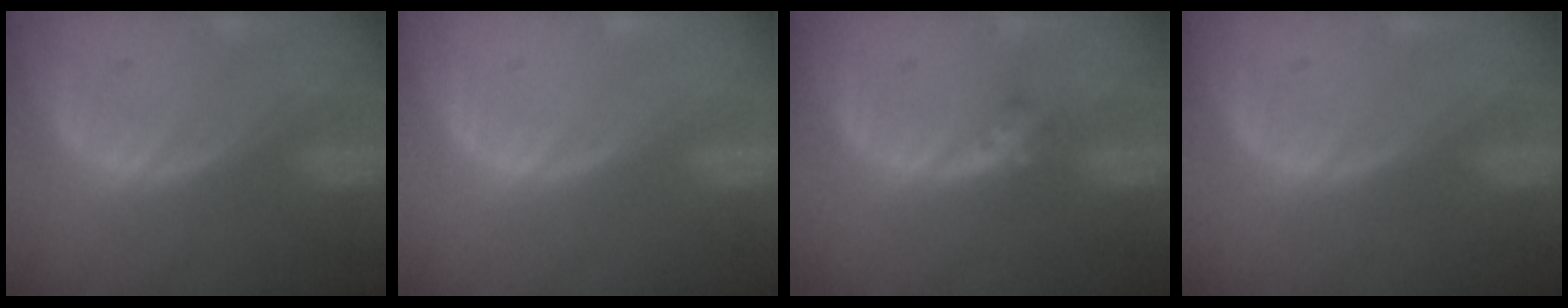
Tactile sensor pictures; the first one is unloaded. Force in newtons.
{"total": 0.0}
{"total": 2.1, "press": 1.8, "slide": 1.0}
{"total": 0.0}